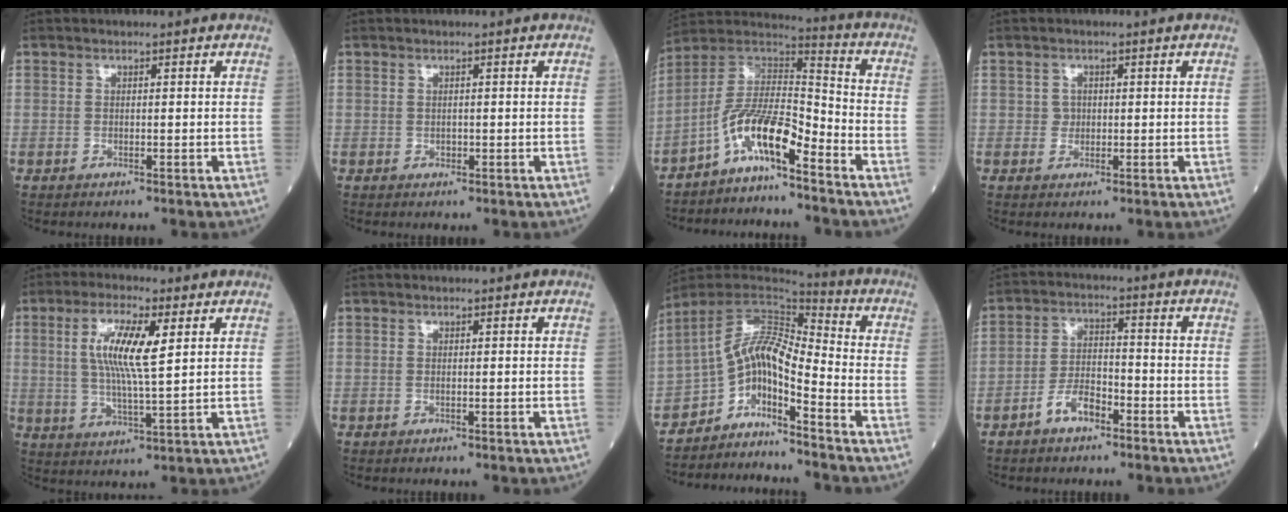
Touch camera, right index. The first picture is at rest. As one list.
[{"total": 0.6, "force": [-0.2, 0.5, 0.3], "torque": [-0.005, 0.001, -0.003]}, {"total": 9.9, "force": [-6.4, 1.7, 7.3], "torque": [-0.147, 0.026, -0.124]}, {"total": 1.2, "force": [0.1, 1.2, 0.2], "torque": [0.000, 0.003, 0.002]}, {"total": 9.0, "force": [2.5, 1.2, 8.6], "torque": [-0.171, 0.004, 0.048]}, {"total": 0.0}, {"total": 9.7, "force": [-6.9, 1.6, 6.6], "torque": [-0.114, 0.027, -0.125]}, {"total": 5.1, "force": [-3.3, 2.2, 3.2], "torque": [-0.067, 0.009, -0.064]}]